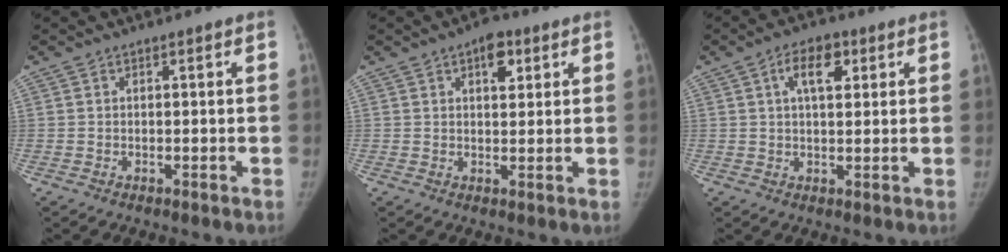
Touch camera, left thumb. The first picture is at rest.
{"total": 5.0, "force": [2.4, 2.5, 3.6], "torque": [-0.036, -0.006, 0.031]}
{"total": 6.5, "force": [2.5, 3.1, 5.1], "torque": [-0.075, 0.001, 0.037]}